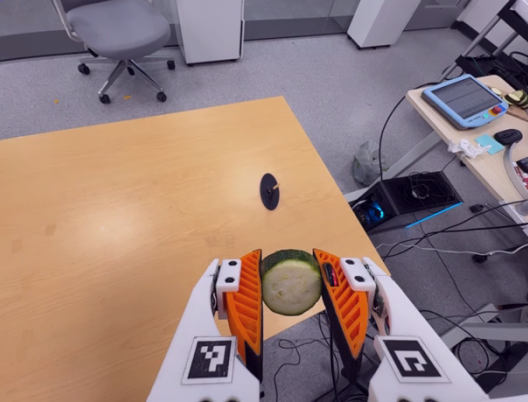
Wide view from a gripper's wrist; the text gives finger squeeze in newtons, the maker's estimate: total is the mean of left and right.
{"total": 11.3, "left": 10.3, "right": 12.3}